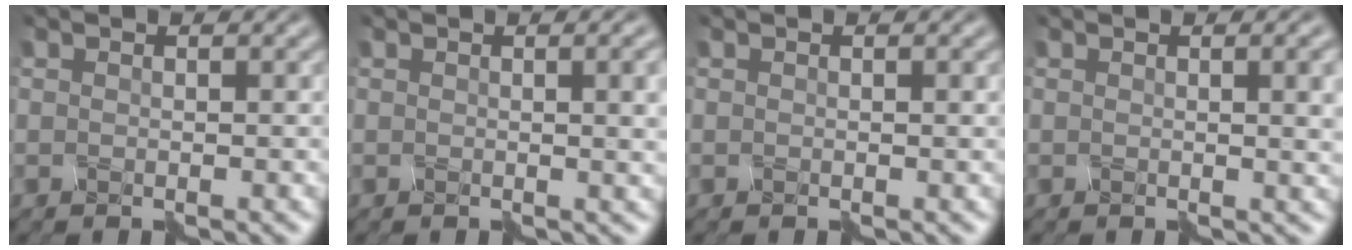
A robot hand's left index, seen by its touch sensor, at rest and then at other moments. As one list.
[{"total": 2.9, "force": [0.8, 0.7, 2.7], "torque": [-0.018, 0.002, 0.014]}, {"total": 0.0}, {"total": 2.9, "force": [0.8, 0.7, 2.7], "torque": [-0.020, 0.000, 0.015]}]